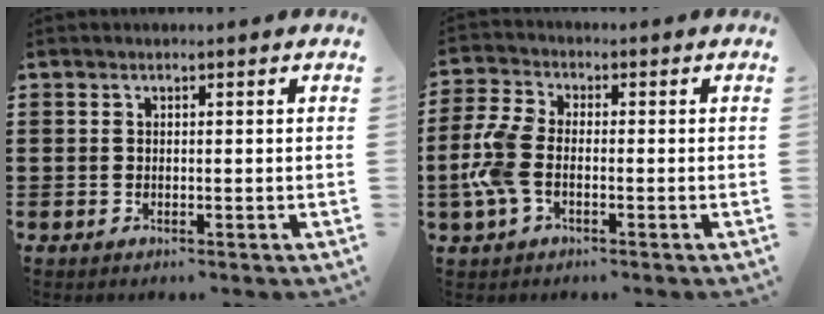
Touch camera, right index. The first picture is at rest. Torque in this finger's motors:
{"motor_torque": [1.74, -0.40, 0.74, 0.21]}